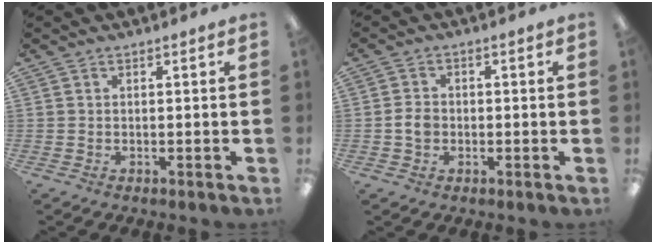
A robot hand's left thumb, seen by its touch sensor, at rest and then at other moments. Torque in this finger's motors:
{"motor_torque": [-0.23, 0.28, -0.12, 0.12, 0.03]}